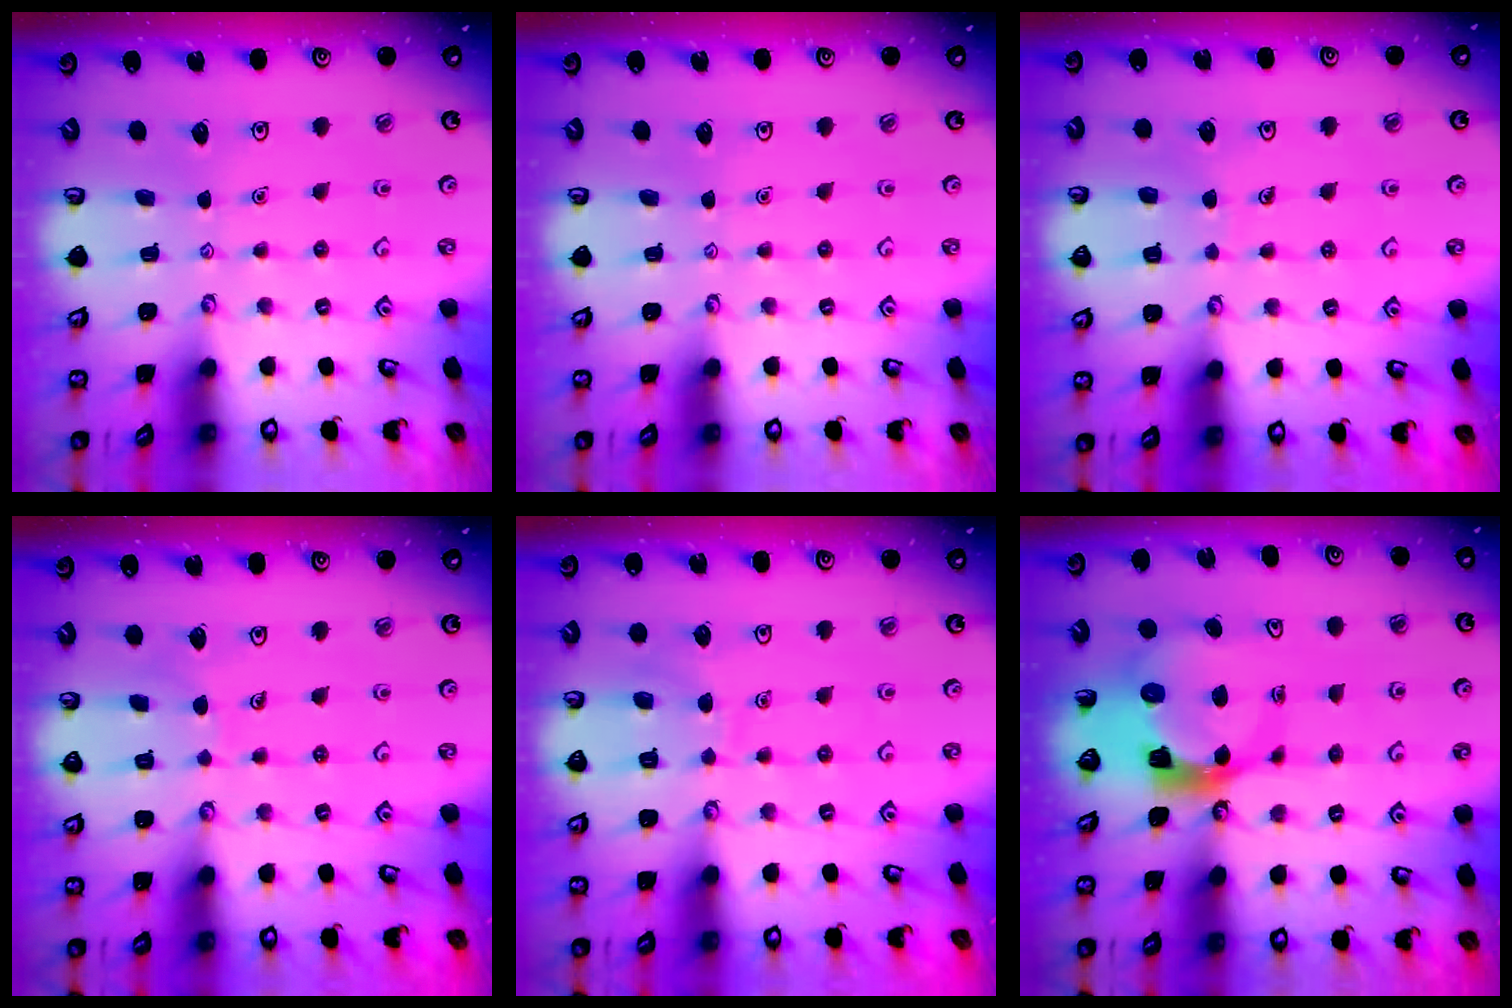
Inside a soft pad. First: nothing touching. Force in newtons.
{"total": 0.0}
{"total": 4.9, "press": 4.8, "slide": 0.4}
{"total": 4.6, "press": 4.6, "slide": 0.3}
{"total": 7.3, "press": 7.2, "slide": 0.8}
{"total": 6.9, "press": 6.8, "slide": 0.7}